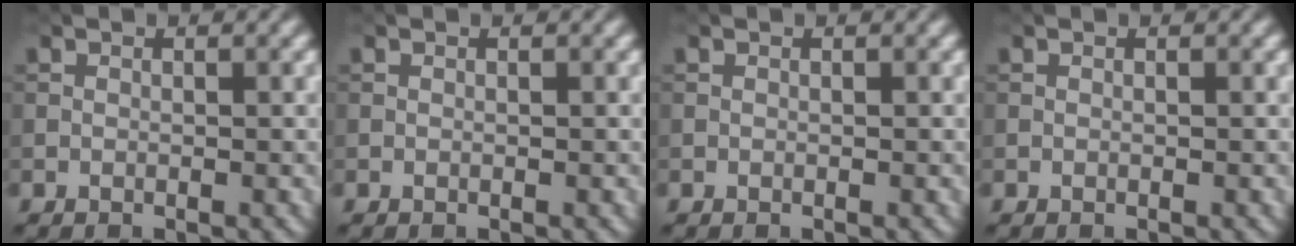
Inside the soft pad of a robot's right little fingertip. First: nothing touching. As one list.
[{"total": 0.0}, {"total": 0.0}, {"total": 0.0}]